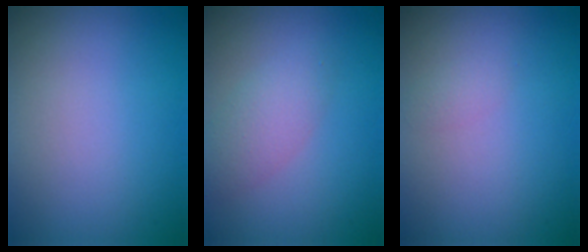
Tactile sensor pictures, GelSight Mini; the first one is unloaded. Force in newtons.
{"total": 2.9, "press": 2.9, "slide": 0.1}
{"total": 0.8, "press": 0.8, "slide": 0.0}